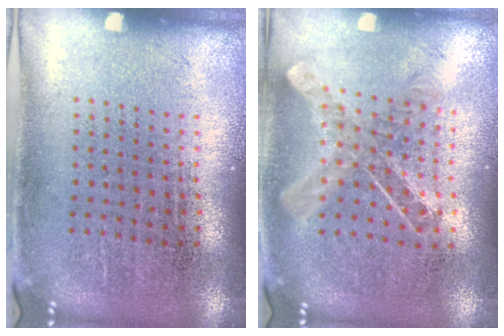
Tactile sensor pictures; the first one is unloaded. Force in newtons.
{"total": 1.0, "press": 1.0, "slide": 0.1}